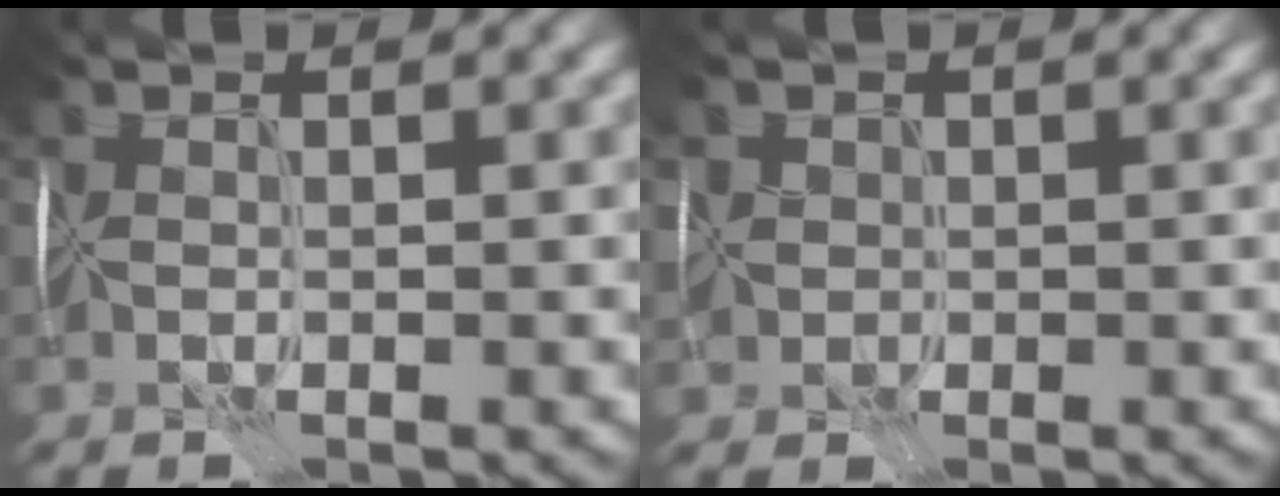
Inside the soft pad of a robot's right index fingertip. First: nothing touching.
{"total": 2.1, "force": [0.1, 2.0, 0.3], "torque": [-0.009, 0.010, 0.001]}